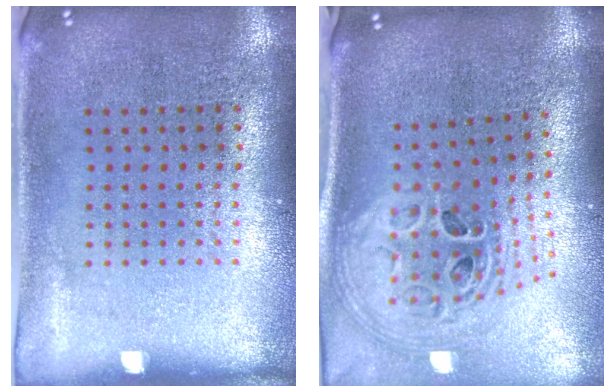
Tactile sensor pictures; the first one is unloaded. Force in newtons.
{"total": 2.8, "press": 2.0, "slide": 1.9}